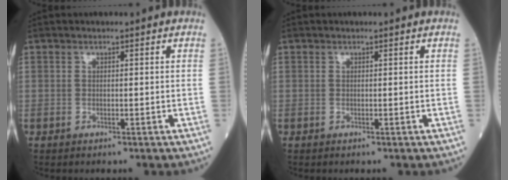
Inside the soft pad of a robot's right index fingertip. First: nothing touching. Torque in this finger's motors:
{"motor_torque": [0.00, 0.00, -0.01, 0.00]}